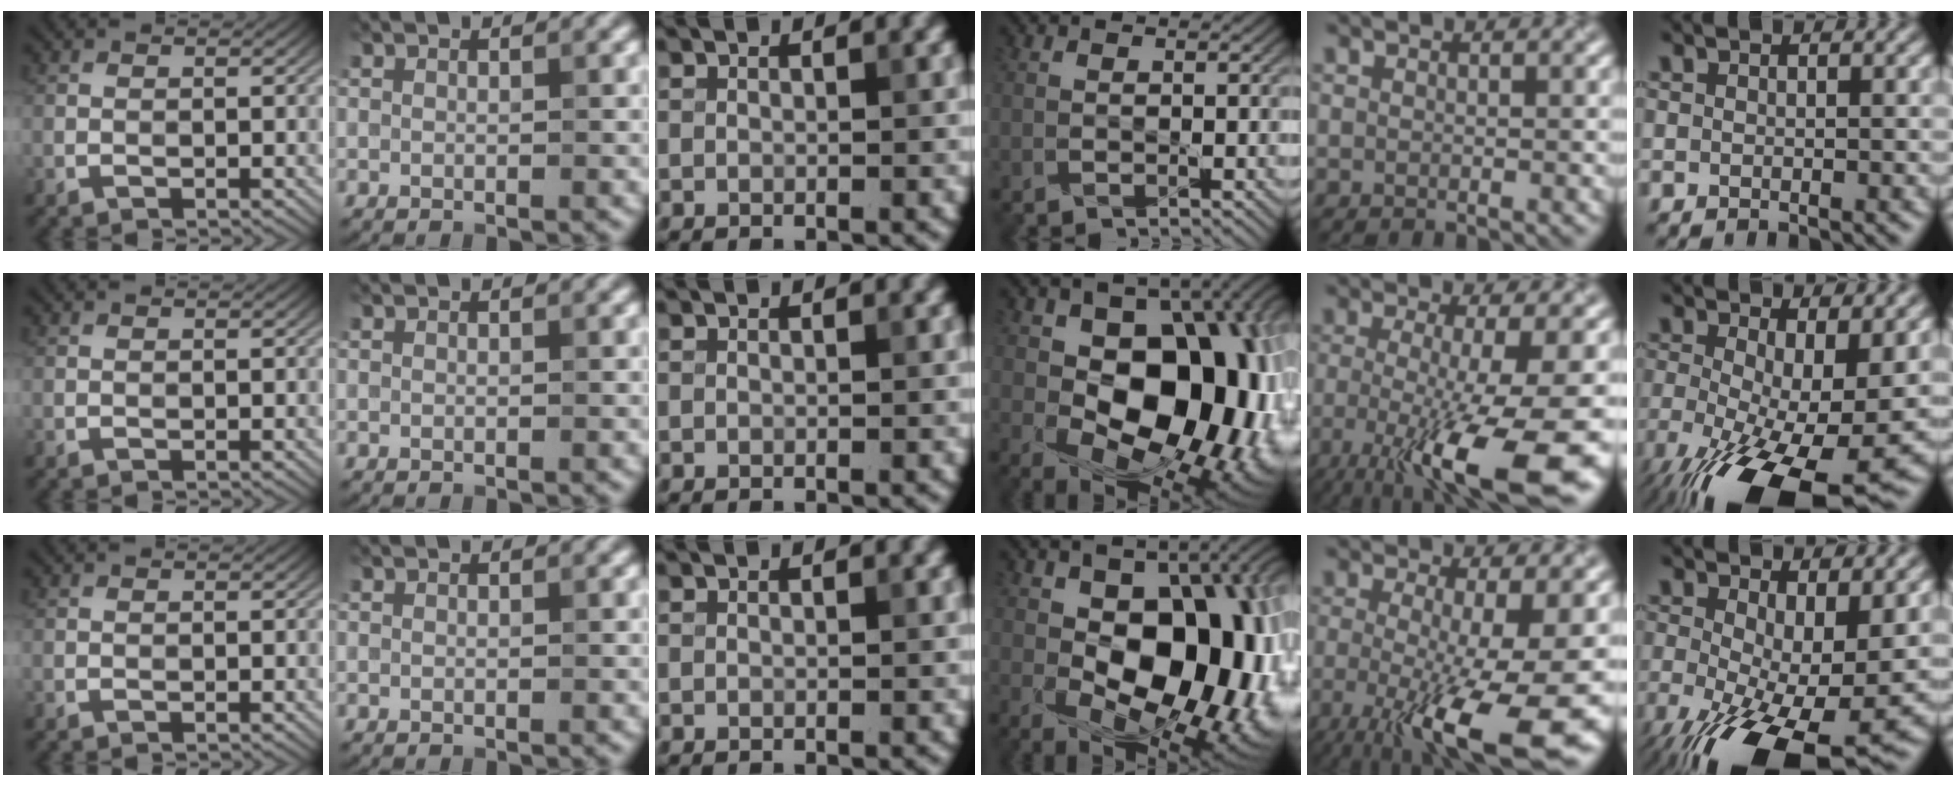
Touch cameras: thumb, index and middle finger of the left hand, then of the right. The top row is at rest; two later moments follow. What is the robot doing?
{"motion": "shake", "object": "tambourine"}